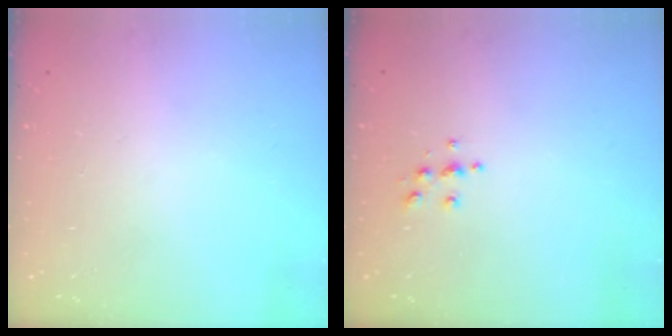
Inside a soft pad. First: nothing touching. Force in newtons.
{"total": 4.9, "press": 4.9, "slide": 0.5}